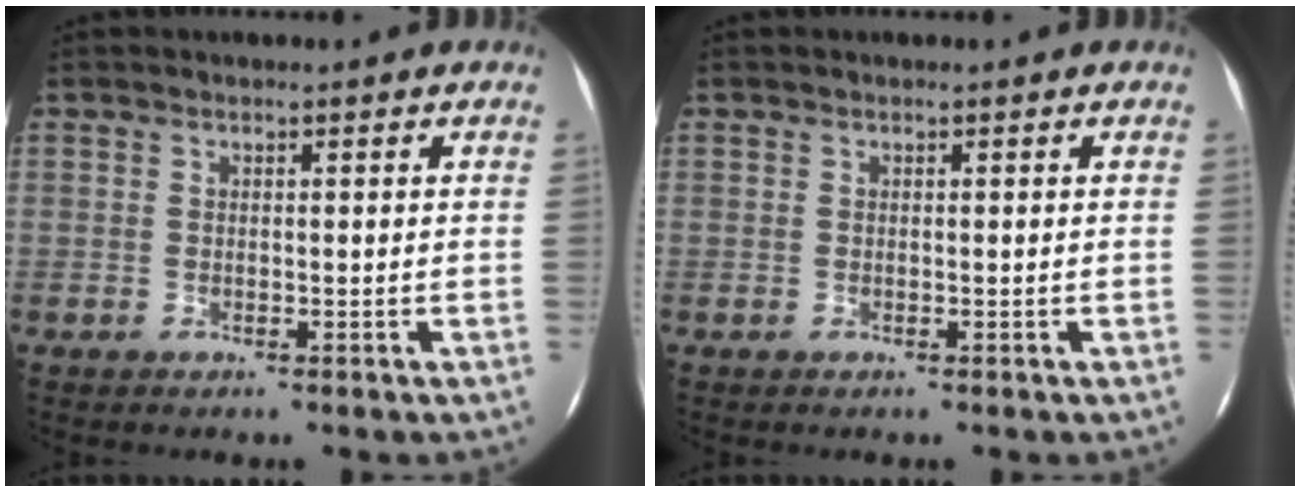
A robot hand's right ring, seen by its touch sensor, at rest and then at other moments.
{"total": 0.0}